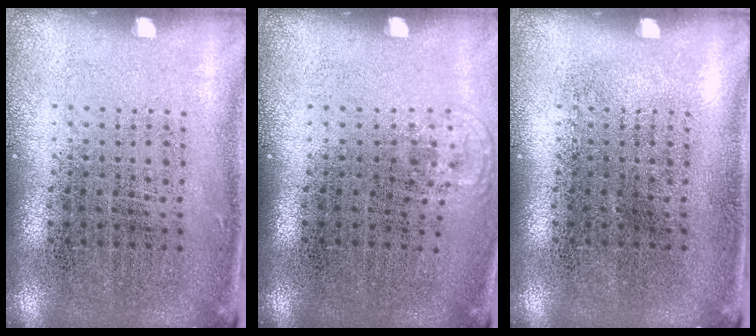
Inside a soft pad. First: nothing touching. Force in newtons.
{"total": 0.6, "press": 0.5, "slide": 0.4}
{"total": 0.0}